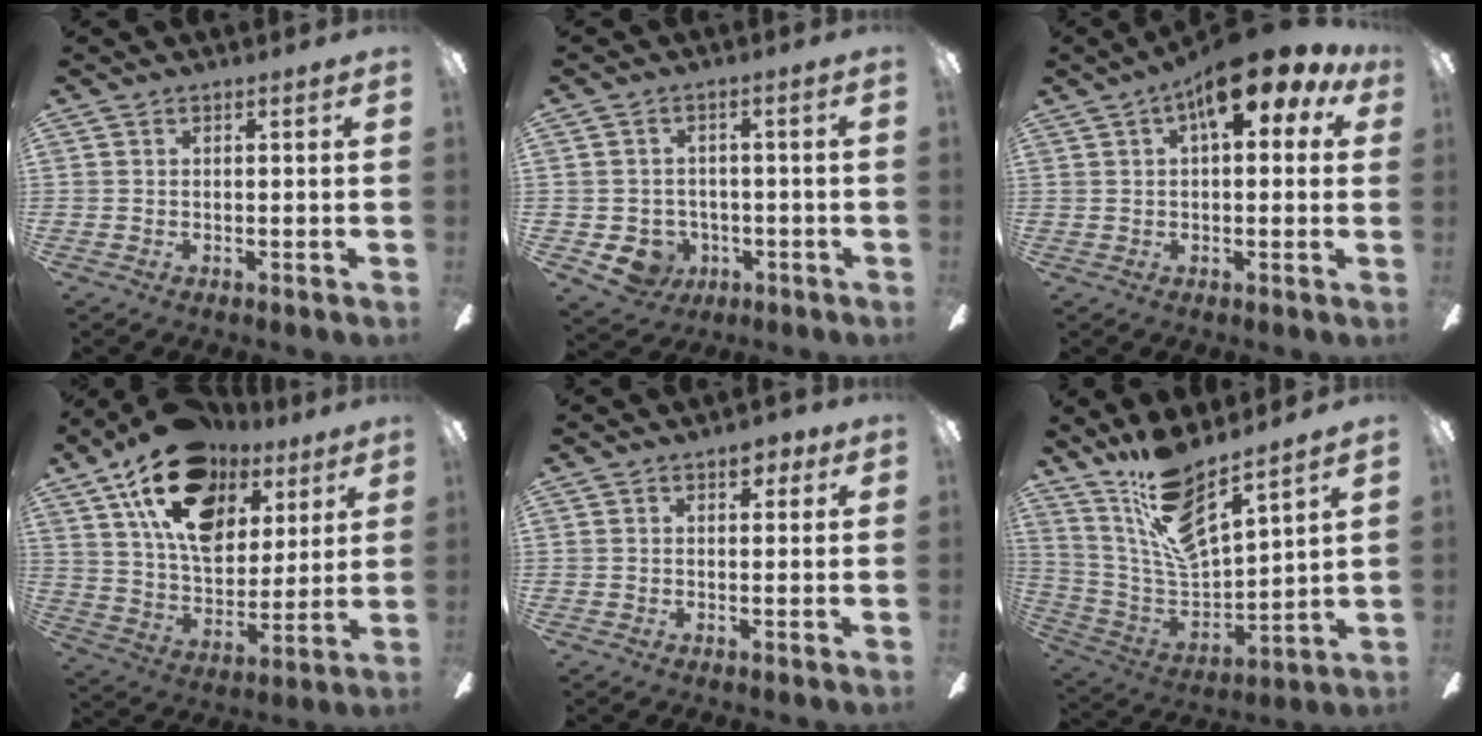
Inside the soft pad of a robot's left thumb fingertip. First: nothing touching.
{"total": 5.8, "force": [-1.8, 5.2, 1.6], "torque": [-0.064, 0.010, -0.030]}
{"total": 12.9, "force": [6.5, 5.0, 10.0], "torque": [-0.140, -0.022, 0.106]}
{"total": 21.1, "force": [11.5, 12.8, 12.1], "torque": [-0.211, -0.048, 0.208]}
{"total": 3.6, "force": [2.2, 2.1, 2.0], "torque": [-0.010, -0.006, 0.032]}
{"total": 15.0, "force": [11.7, 3.8, 8.6], "torque": [-0.188, -0.081, 0.210]}